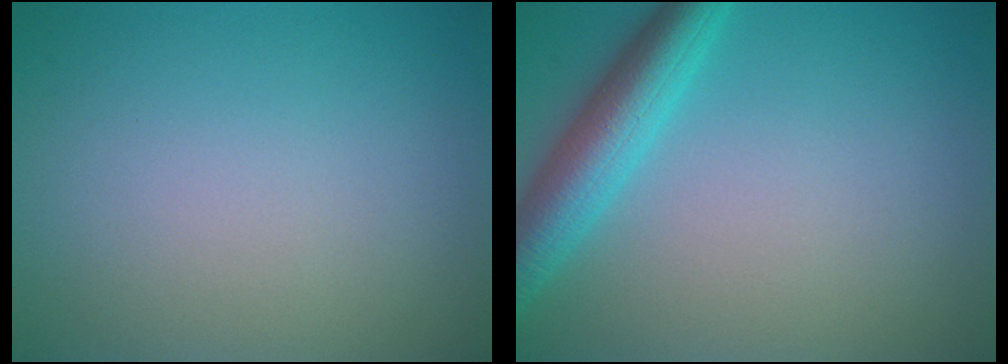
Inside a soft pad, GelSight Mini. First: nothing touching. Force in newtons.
{"total": 5.0, "press": 5.0, "slide": 0.2}